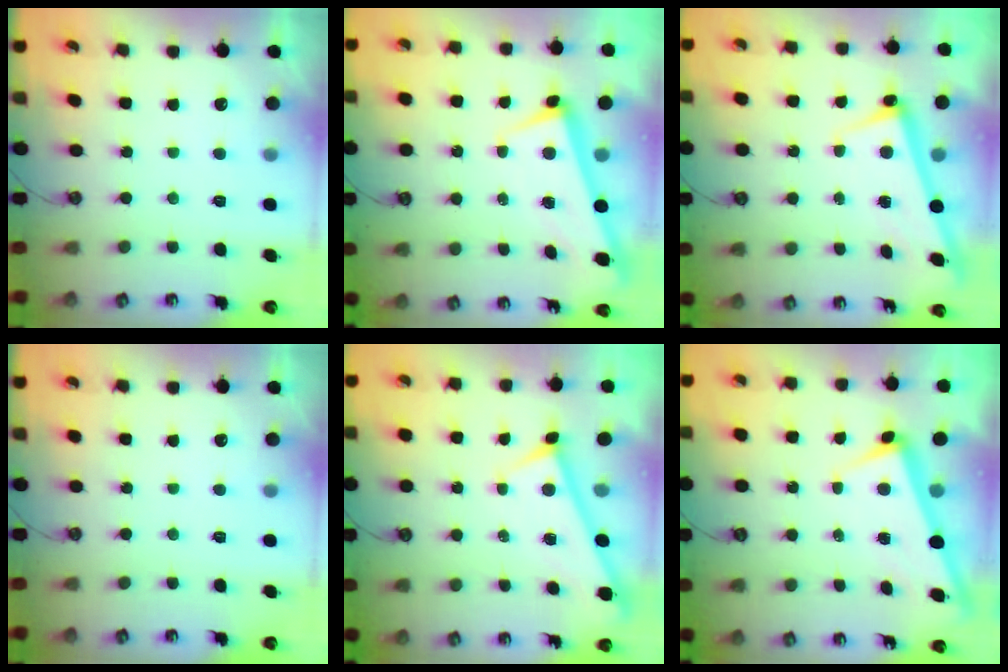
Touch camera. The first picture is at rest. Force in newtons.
{"total": 1.5, "press": 0.4, "slide": 1.5}
{"total": 2.5, "press": 2.5, "slide": 0.5}
{"total": 0.0}
{"total": 0.0}
{"total": 1.9, "press": 1.8, "slide": 0.6}